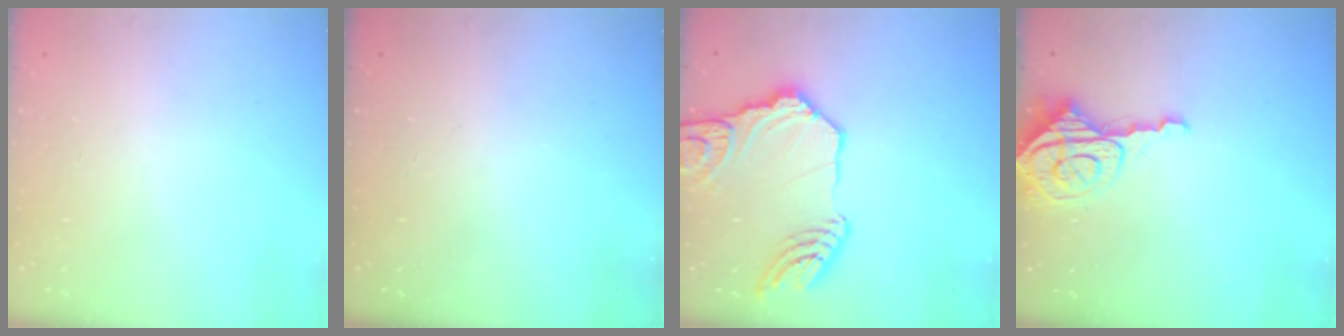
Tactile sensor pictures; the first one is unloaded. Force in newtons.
{"total": 0.0}
{"total": 18.3, "press": 18.2, "slide": 2.1}
{"total": 7.7, "press": 7.6, "slide": 0.8}